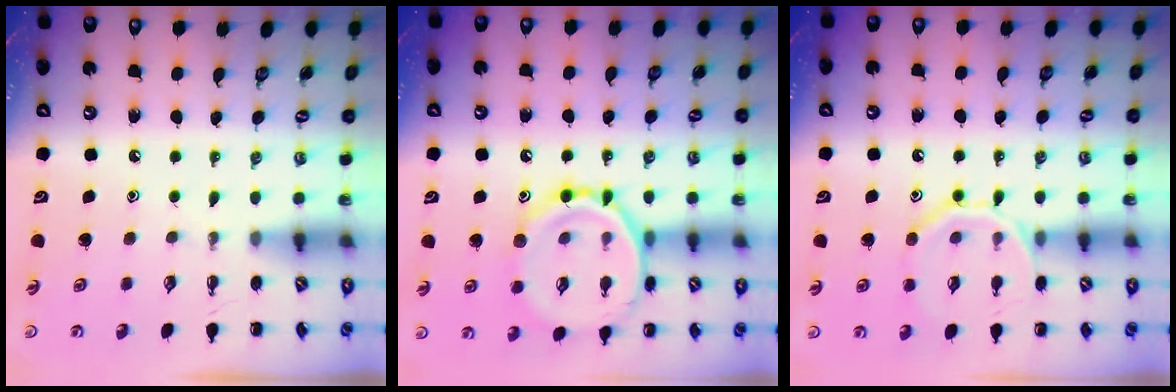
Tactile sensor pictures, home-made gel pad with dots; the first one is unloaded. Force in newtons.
{"total": 15.1, "press": 15.0, "slide": 0.9}
{"total": 12.3, "press": 12.3, "slide": 1.1}